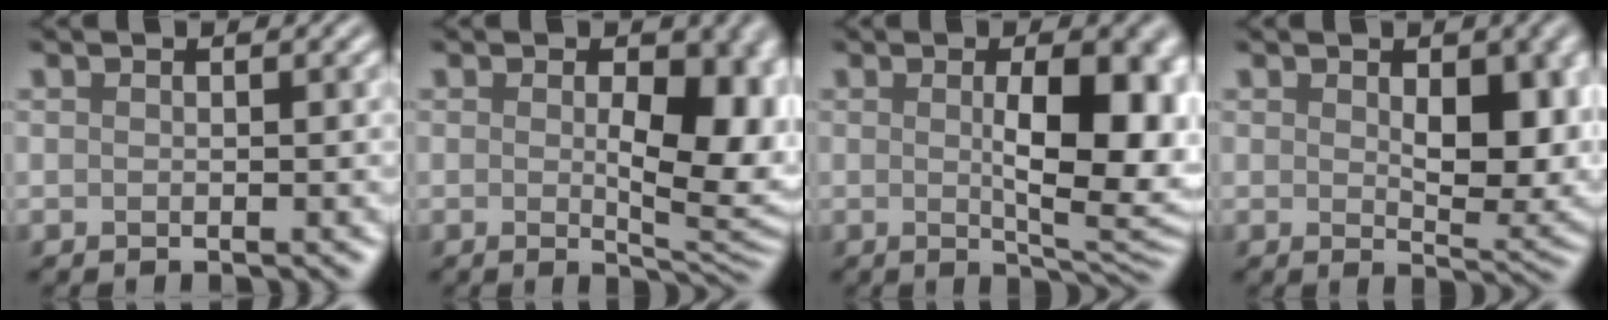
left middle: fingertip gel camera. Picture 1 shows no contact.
{"total": 8.0, "force": [0.2, 3.9, 7.0], "torque": [-0.077, -0.006, 0.009]}
{"total": 8.7, "force": [0.5, 2.6, 8.3], "torque": [-0.112, -0.007, 0.014]}
{"total": 6.7, "force": [0.9, 3.4, 5.7], "torque": [-0.078, -0.011, 0.024]}